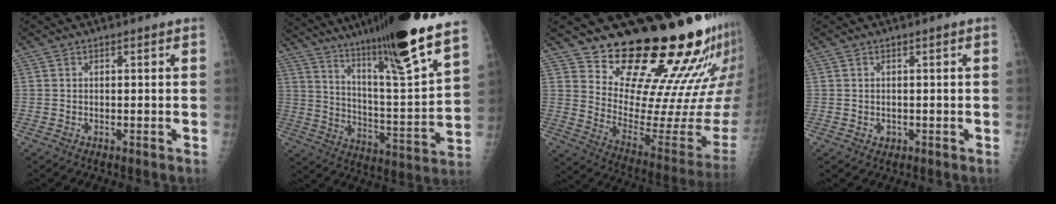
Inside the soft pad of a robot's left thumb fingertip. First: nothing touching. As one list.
[{"total": 25.1, "force": [18.9, 1.1, 16.4], "torque": [-0.254, -0.089, 0.302]}, {"total": 22.5, "force": [18.1, 5.4, 12.2], "torque": [-0.136, -0.172, 0.260]}, {"total": 0.9, "force": [-0.1, 0.8, 0.5], "torque": [-0.002, 0.003, 0.002]}]